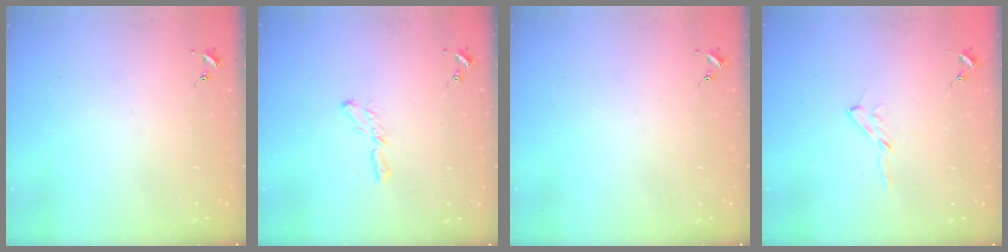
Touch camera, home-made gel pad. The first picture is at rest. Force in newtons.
{"total": 5.3, "press": 5.3, "slide": 0.1}
{"total": 0.0}
{"total": 4.7, "press": 4.7, "slide": 0.6}